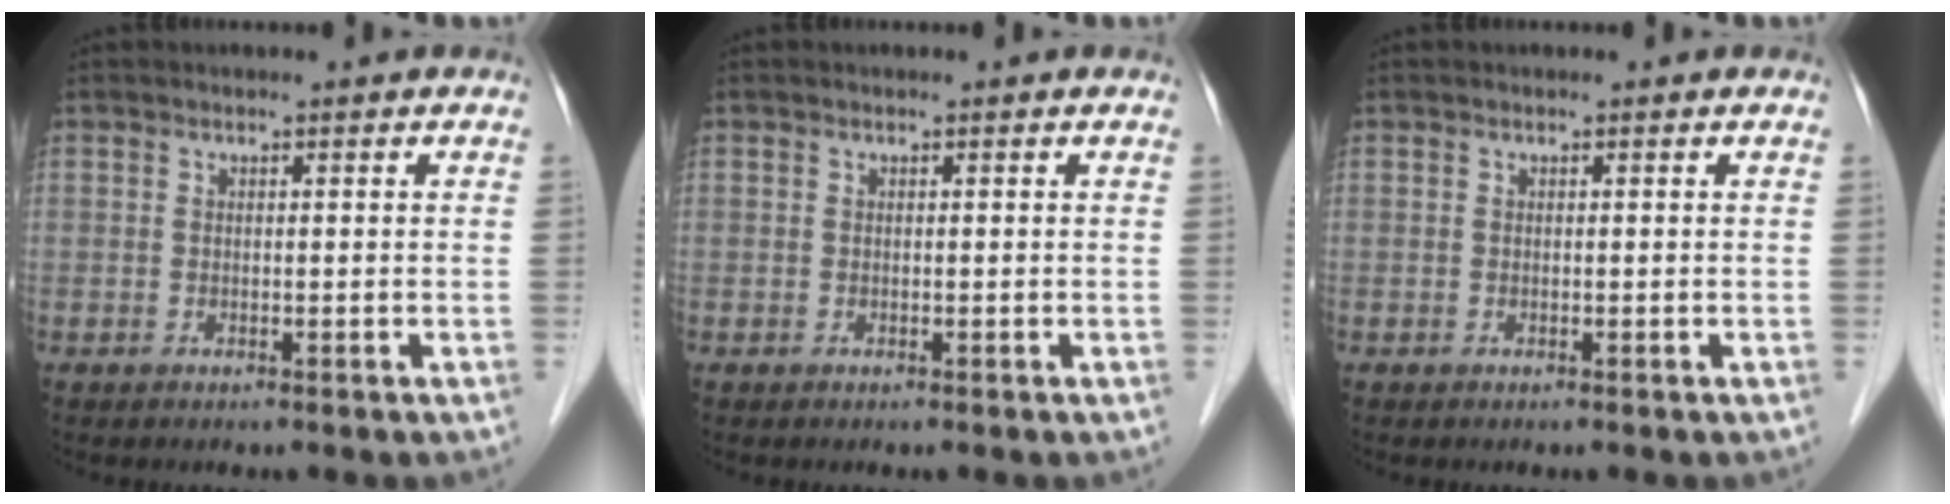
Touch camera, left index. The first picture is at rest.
{"total": 0.0}
{"total": 0.0}